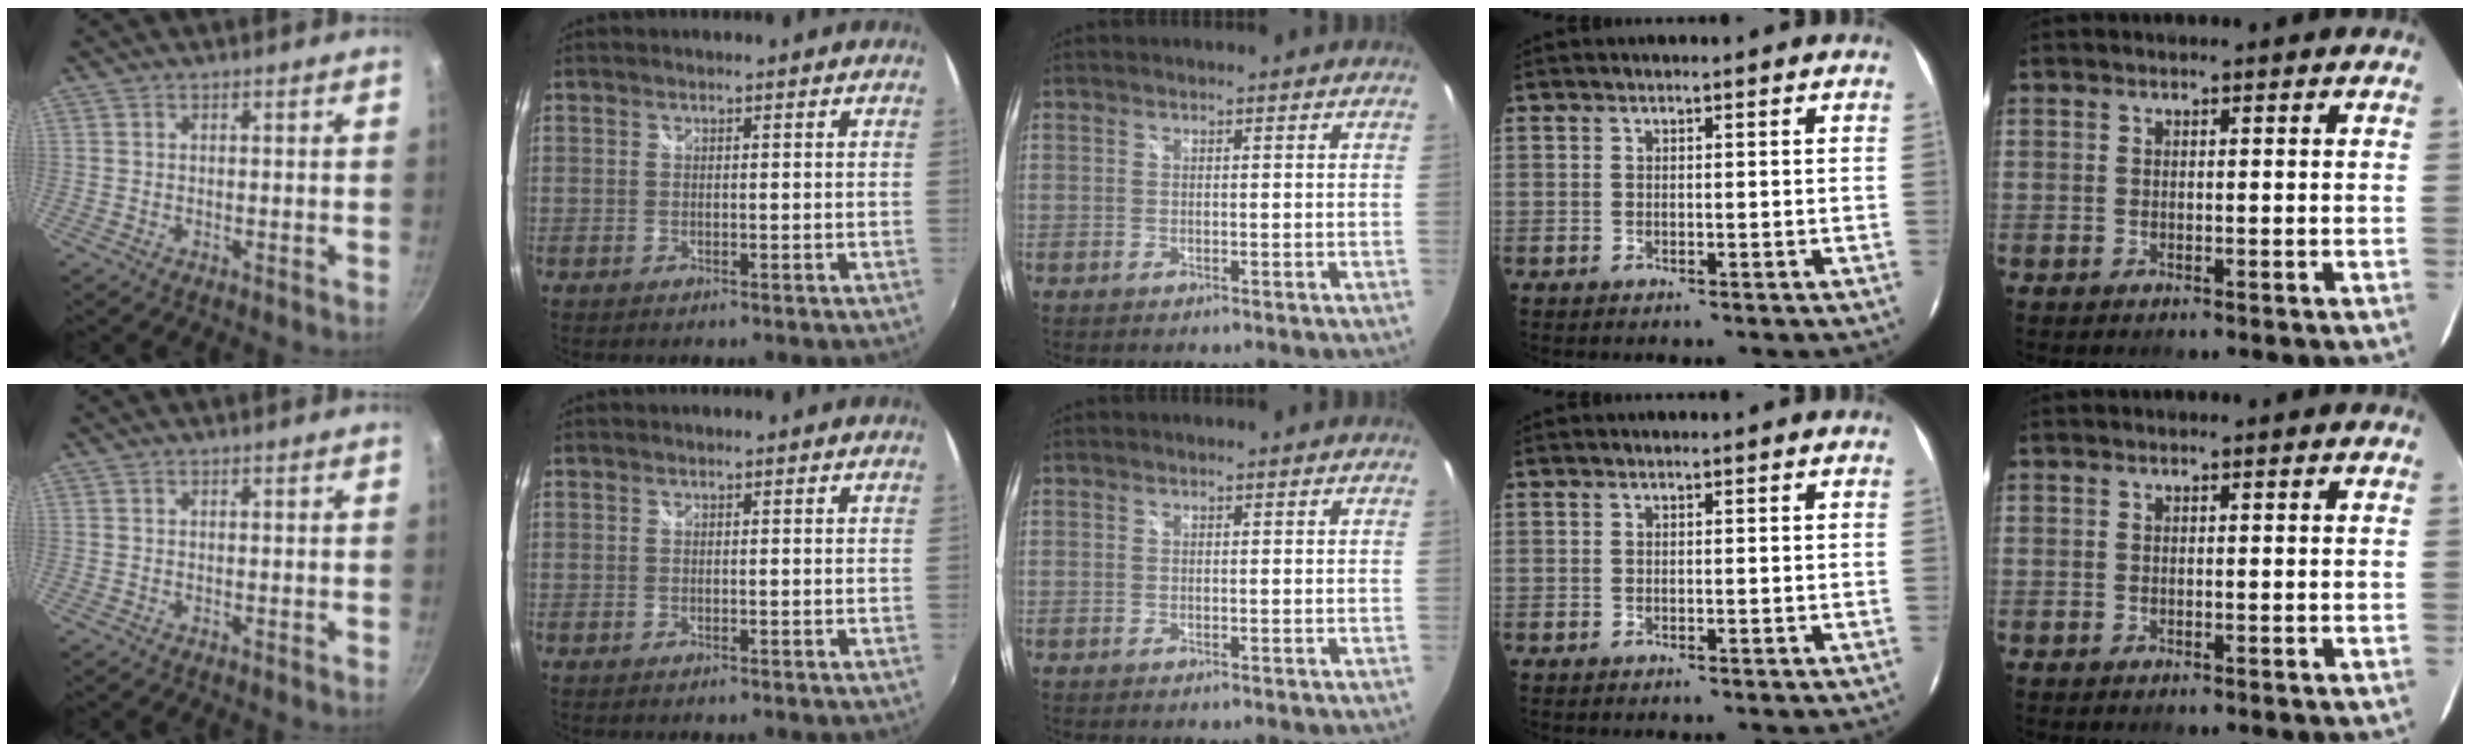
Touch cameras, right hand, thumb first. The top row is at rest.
{}